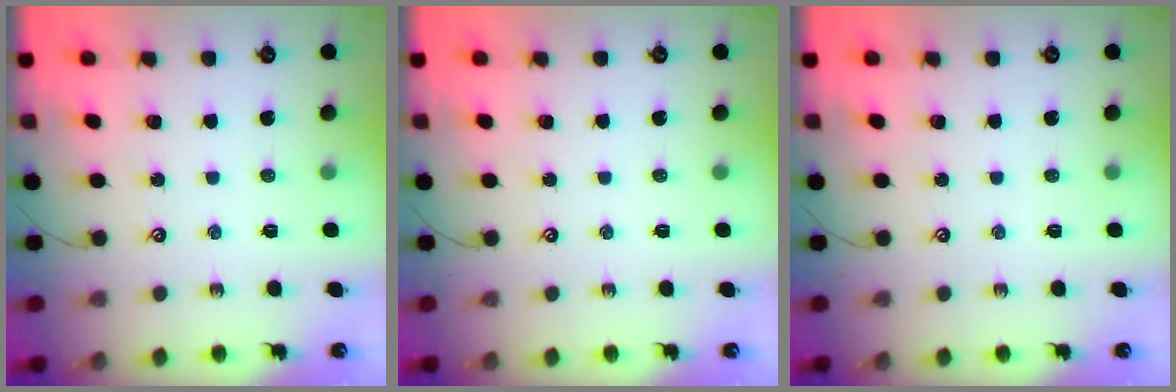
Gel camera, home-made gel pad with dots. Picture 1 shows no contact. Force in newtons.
{"total": 0.0}
{"total": 0.0}